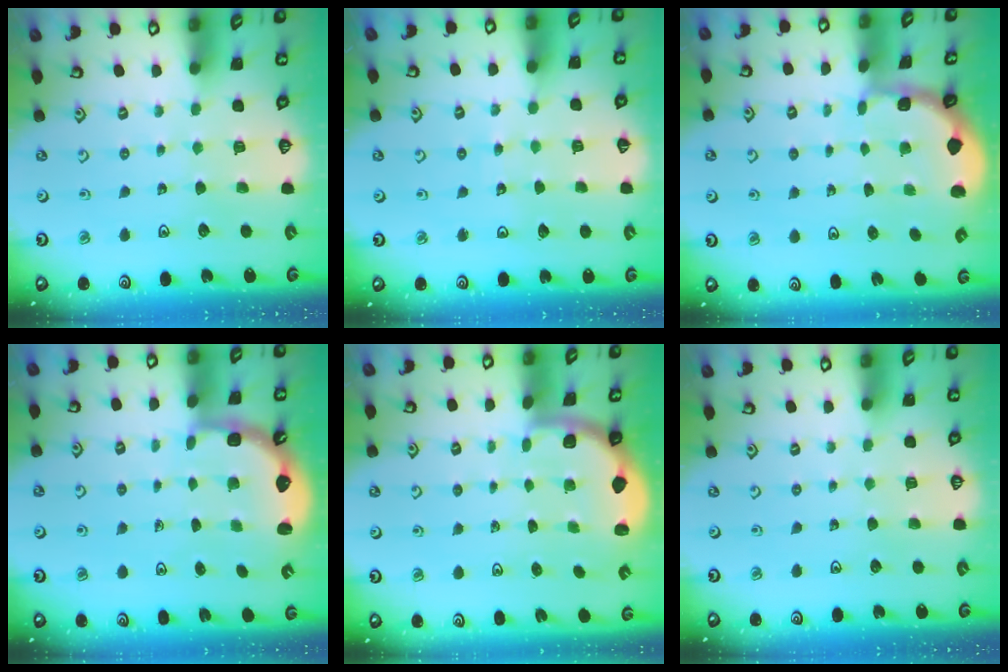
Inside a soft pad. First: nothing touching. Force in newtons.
{"total": 5.5, "press": 5.5, "slide": 0.8}
{"total": 1.6, "press": 1.5, "slide": 0.3}
{"total": 2.5, "press": 2.1, "slide": 1.3}
{"total": 1.7, "press": 1.7, "slide": 0.3}
{"total": 0.0}